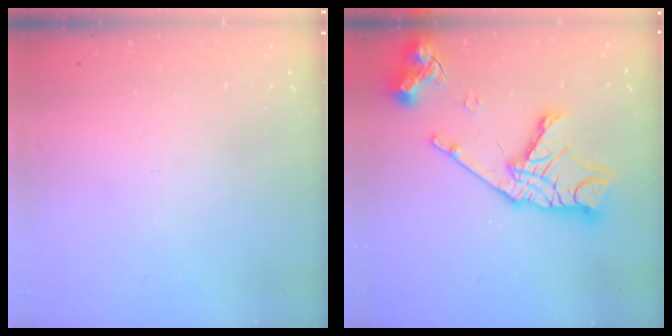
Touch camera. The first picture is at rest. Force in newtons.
{"total": 19.3, "press": 19.3, "slide": 1.7}